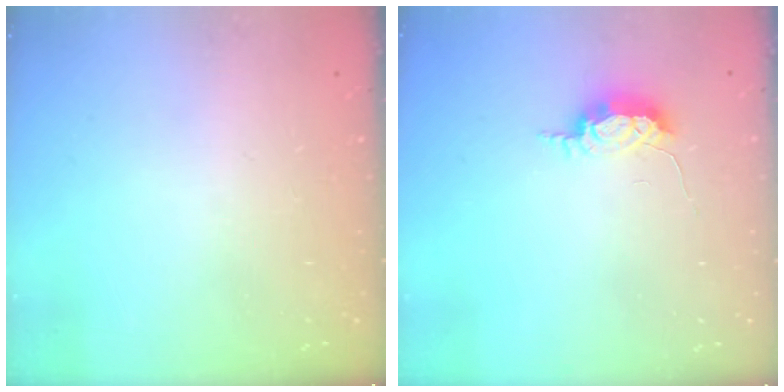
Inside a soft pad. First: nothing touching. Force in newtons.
{"total": 5.8, "press": 5.7, "slide": 0.9}